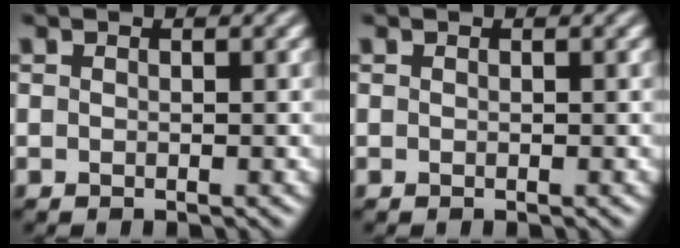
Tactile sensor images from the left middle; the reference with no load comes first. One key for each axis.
{"total": 0.0}